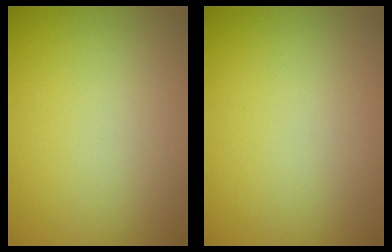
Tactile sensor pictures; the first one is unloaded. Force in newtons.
{"total": 0.0}